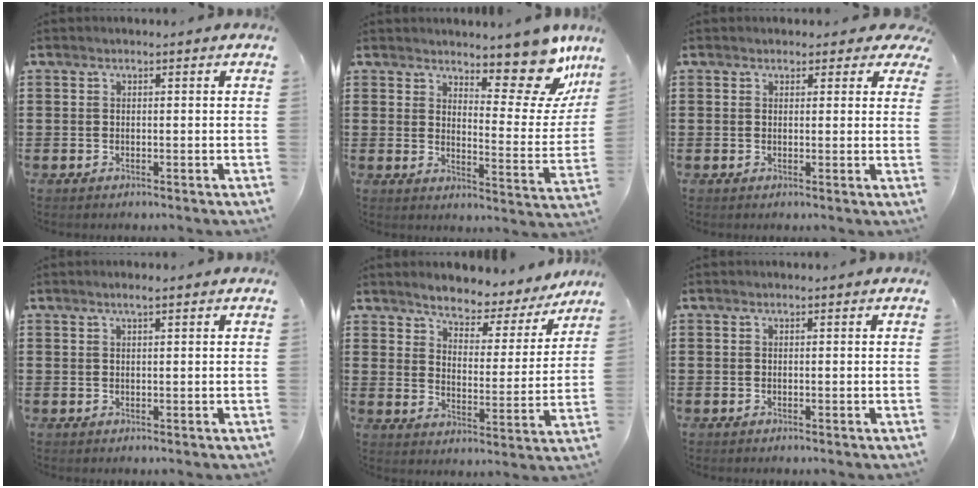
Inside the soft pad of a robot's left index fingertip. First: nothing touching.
{"total": 11.7, "force": [9.4, 3.5, 6.1], "torque": [-0.075, -0.069, 0.161]}
{"total": 1.8, "force": [1.3, 1.2, 0.5], "torque": [-0.001, 0.002, 0.019]}
{"total": 1.2, "force": [0.7, 0.1, 0.9], "torque": [-0.018, 0.001, 0.013]}
{"total": 4.3, "force": [4.2, 0.8, 0.6], "torque": [-0.032, -0.034, 0.063]}
{"total": 0.0}